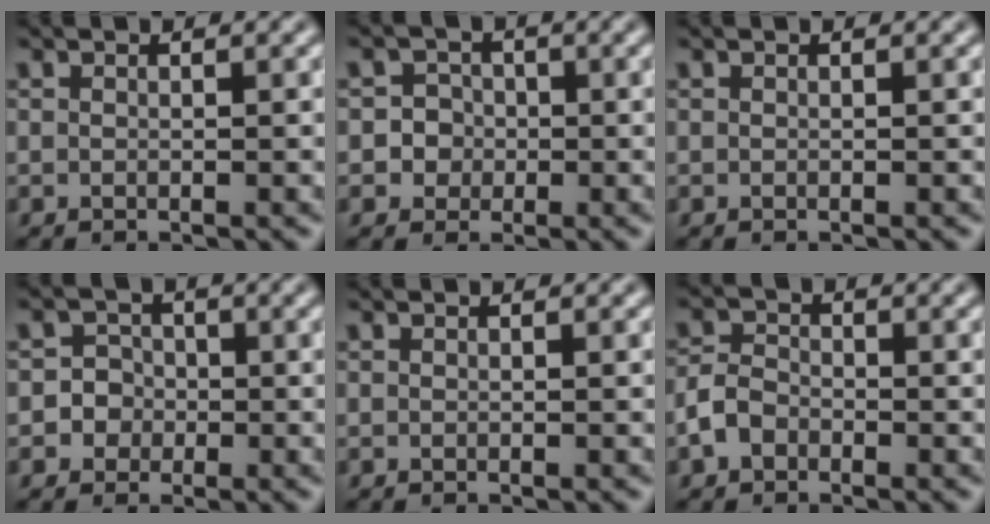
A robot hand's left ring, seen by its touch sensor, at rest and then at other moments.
{"total": 2.8, "force": [-0.3, 2.7, 0.6], "torque": [0.017, 0.014, -0.020]}
{"total": 0.0}
{"total": 3.2, "force": [-0.8, 3.0, 0.4], "torque": [0.025, 0.012, -0.031]}
{"total": 0.0}
{"total": 2.4, "force": [-1.3, 1.8, 1.1], "torque": [-0.020, 0.007, -0.033]}